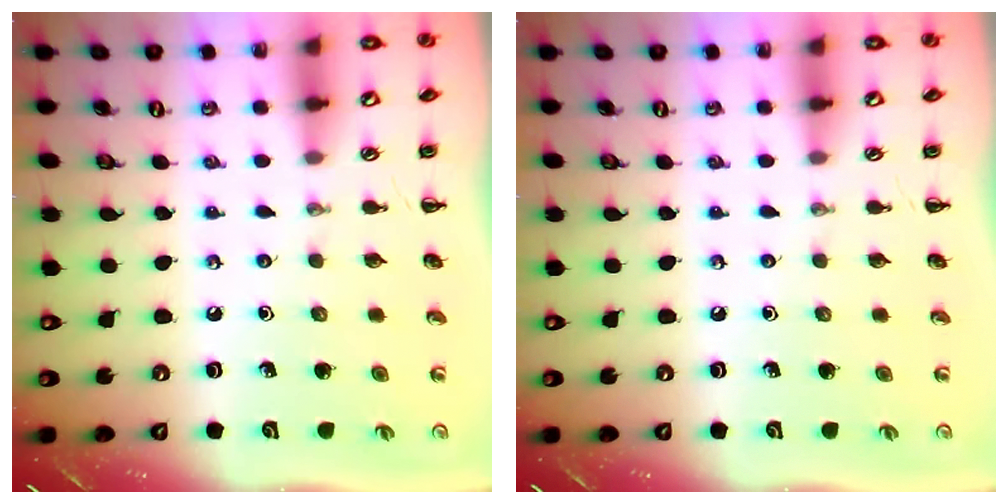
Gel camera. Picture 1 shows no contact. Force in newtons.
{"total": 0.0}